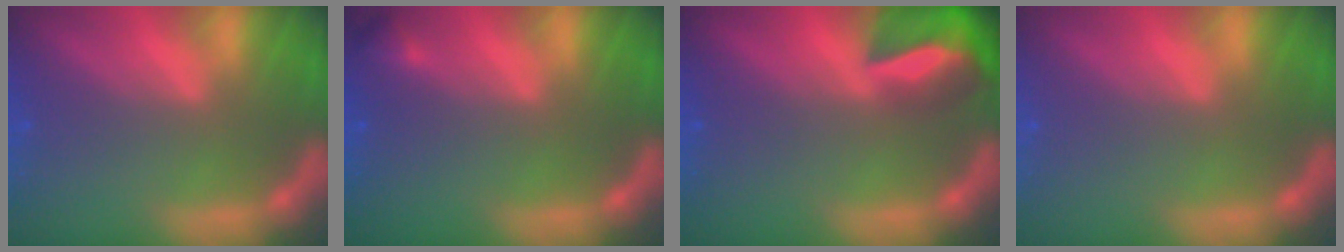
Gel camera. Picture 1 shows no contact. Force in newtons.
{"total": 0.9}
{"total": 7.9}
{"total": 0.0}